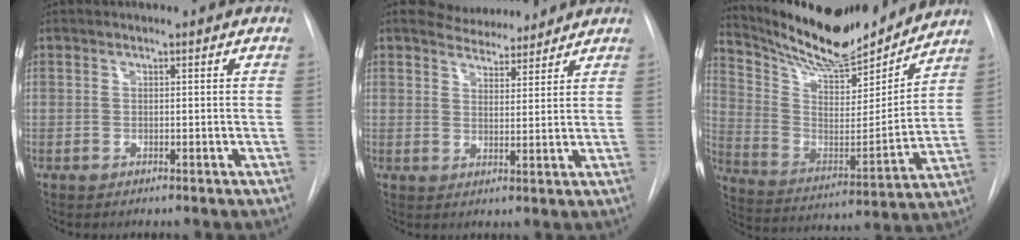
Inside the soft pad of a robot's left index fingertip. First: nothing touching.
{"total": 6.1, "force": [5.7, 1.7, 1.1], "torque": [-0.019, -0.001, 0.086]}
{"total": 20.2, "force": [18.3, 3.9, 7.8], "torque": [-0.143, -0.018, 0.300]}